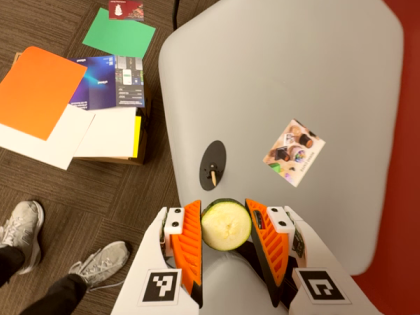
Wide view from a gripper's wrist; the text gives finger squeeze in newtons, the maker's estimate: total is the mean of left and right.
{"total": 9.2, "left": 9.5, "right": 8.9}